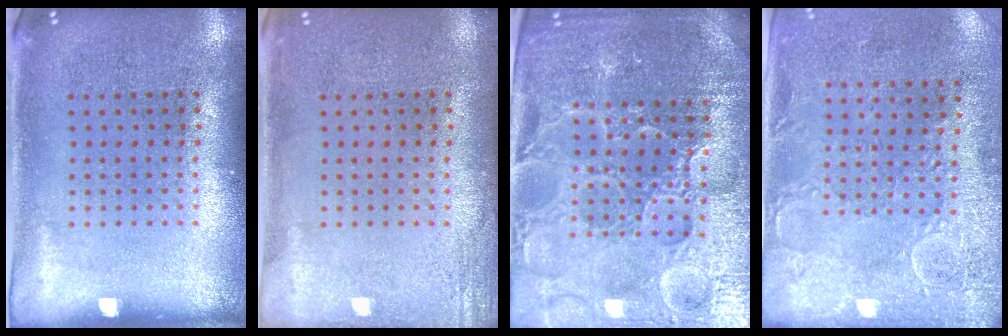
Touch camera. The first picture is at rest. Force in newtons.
{"total": 1.8, "press": 1.8, "slide": 0.2}
{"total": 5.4, "press": 5.0, "slide": 2.1}
{"total": 2.9, "press": 2.4, "slide": 1.7}